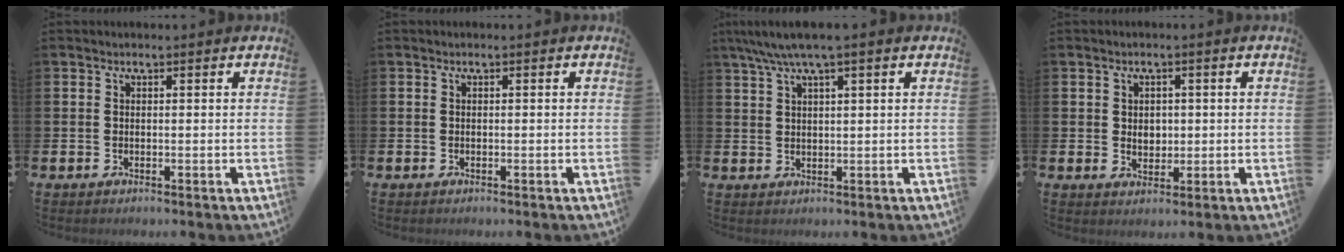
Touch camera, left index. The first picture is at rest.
{"total": 0.0}
{"total": 4.5, "force": [3.2, 0.3, 3.0], "torque": [-0.072, 0.001, 0.059]}
{"total": 2.1, "force": [0.9, 1.7, 0.9], "torque": [-0.003, 0.002, 0.011]}